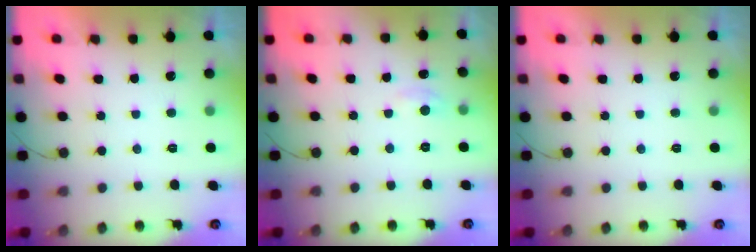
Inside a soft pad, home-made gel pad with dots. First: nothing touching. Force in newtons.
{"total": 2.3, "press": 2.3, "slide": 0.3}
{"total": 0.0}